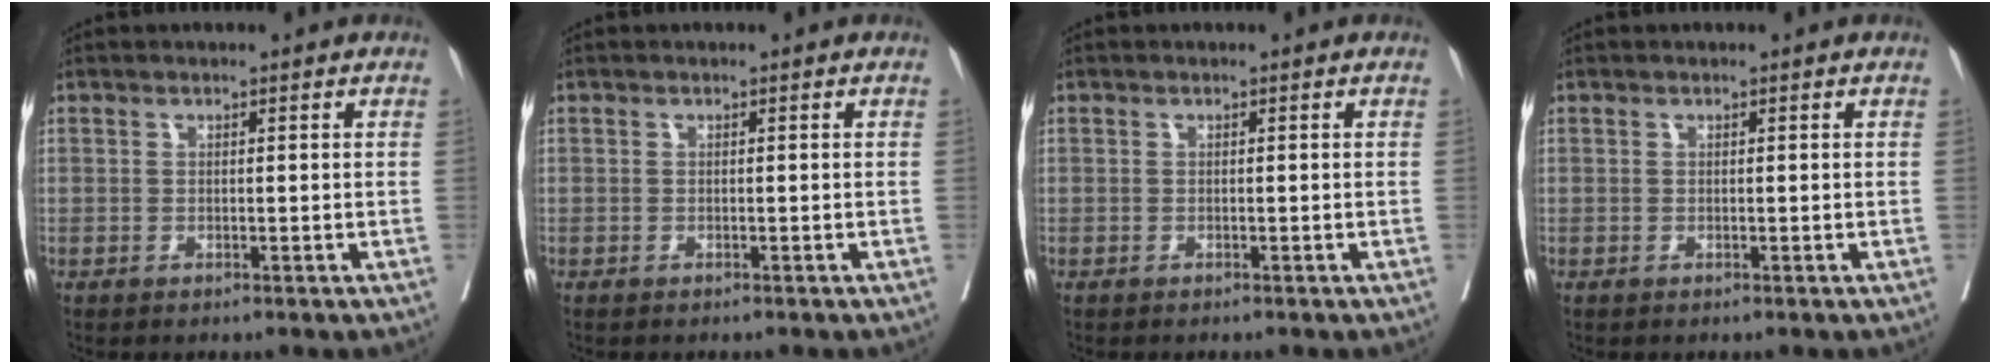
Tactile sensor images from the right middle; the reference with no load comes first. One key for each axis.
{"total": 0.8, "fx": -0.7, "fy": 0.1, "fz": 0.3, "tx": -0.002, "ty": -0.001, "tz": -0.010}
{"total": 0.0}
{"total": 0.0}